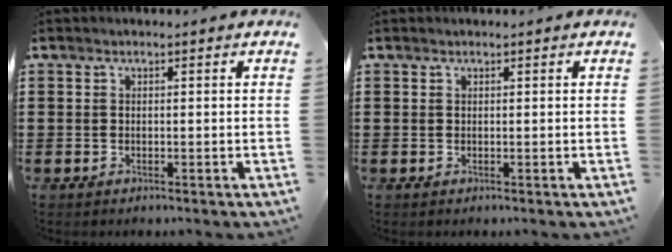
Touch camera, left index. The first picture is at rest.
{"total": 0.0}